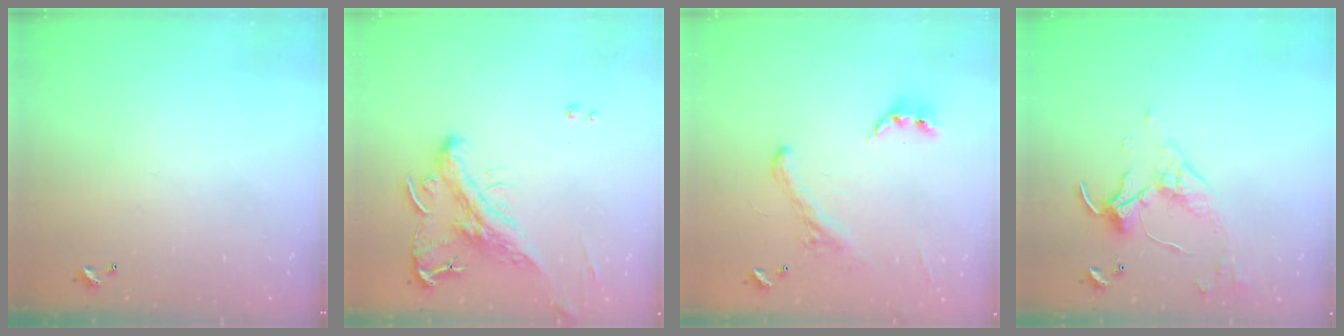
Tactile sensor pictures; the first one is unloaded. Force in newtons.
{"total": 2.2, "press": 1.4, "slide": 1.7}
{"total": 2.9, "press": 2.6, "slide": 1.2}
{"total": 3.2, "press": 3.1, "slide": 0.7}